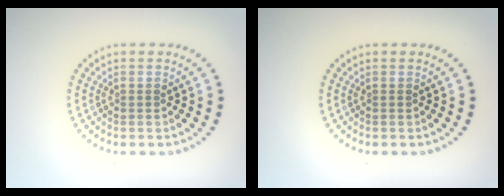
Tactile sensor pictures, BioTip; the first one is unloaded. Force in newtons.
{"total": 0.0}